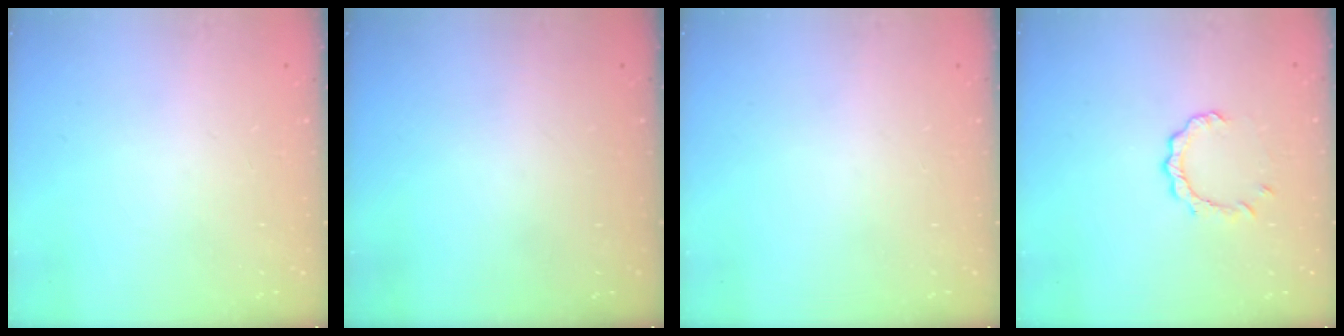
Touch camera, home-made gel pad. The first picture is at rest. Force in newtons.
{"total": 0.0}
{"total": 0.0}
{"total": 3.8, "press": 3.8, "slide": 0.2}